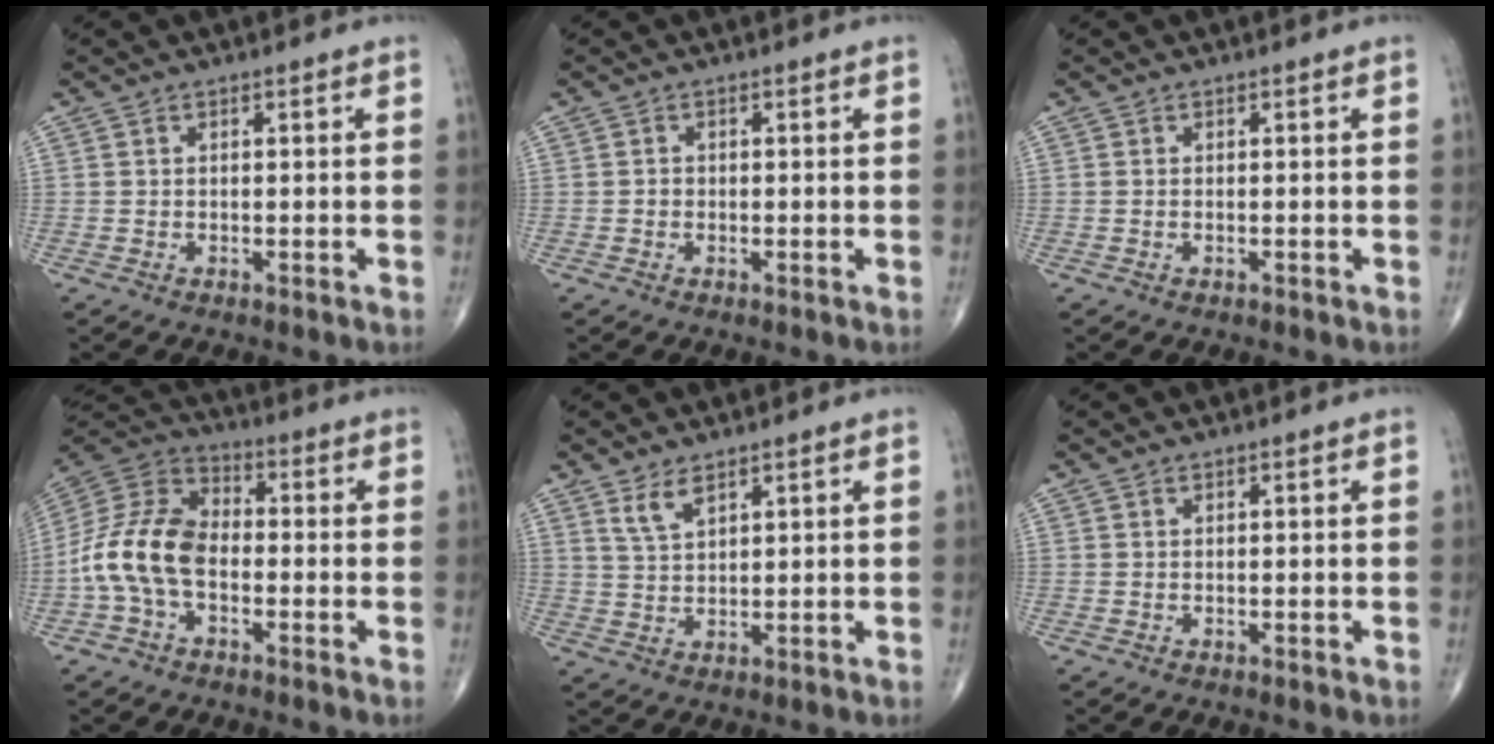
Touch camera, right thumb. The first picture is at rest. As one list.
[{"total": 0.7, "force": [-0.2, 0.7, 0.3], "torque": [0.000, 0.003, -0.006]}, {"total": 0.0}, {"total": 13.5, "force": [-2.9, 8.6, 10.0], "torque": [-0.194, 0.038, -0.067]}, {"total": 3.8, "force": [2.6, 1.5, 2.4], "torque": [-0.042, -0.015, 0.055]}, {"total": 0.0}]